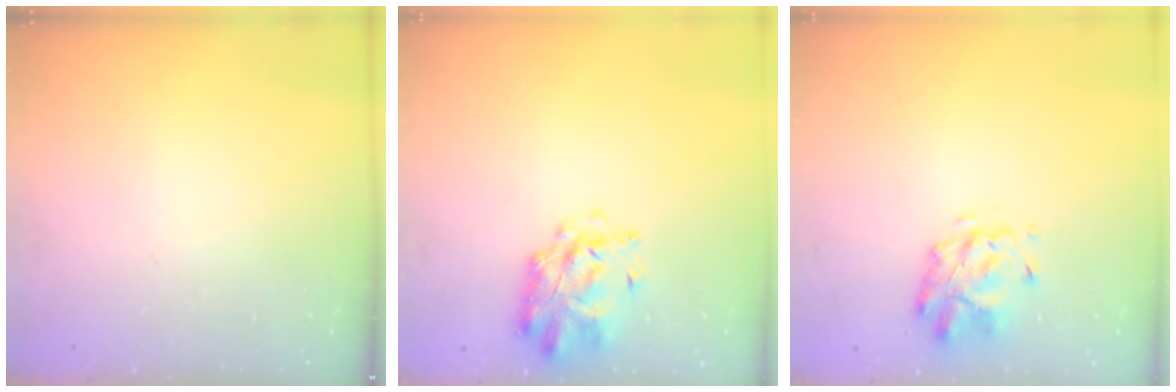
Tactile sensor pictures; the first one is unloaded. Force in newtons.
{"total": 2.9, "press": 2.8, "slide": 0.8}
{"total": 2.8, "press": 2.4, "slide": 1.4}